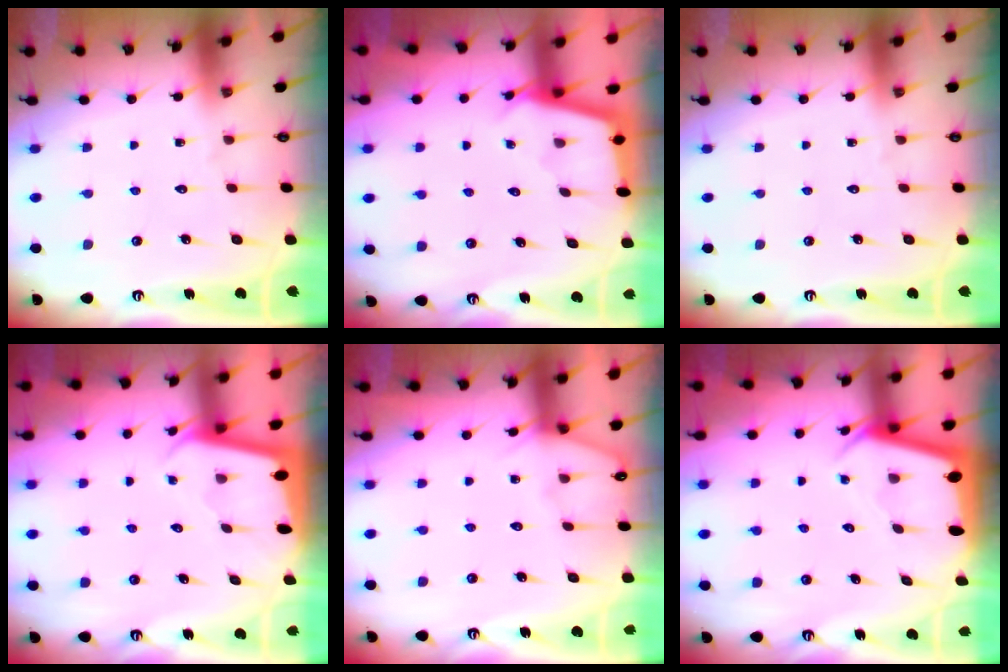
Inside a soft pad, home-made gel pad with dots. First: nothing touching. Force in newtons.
{"total": 2.8, "press": 2.7, "slide": 0.3}
{"total": 0.0}
{"total": 2.0, "press": 2.0, "slide": 0.1}
{"total": 4.2, "press": 4.2, "slide": 0.5}
{"total": 2.5, "press": 2.5, "slide": 0.2}